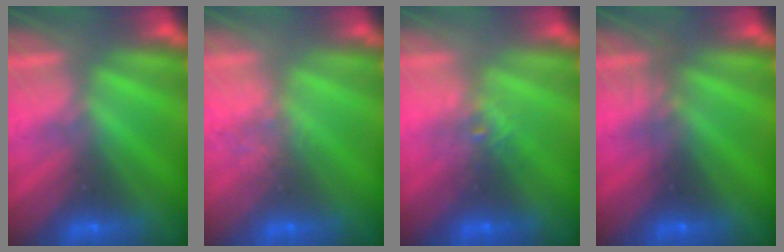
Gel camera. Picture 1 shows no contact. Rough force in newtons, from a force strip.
{"total": 2.2}
{"total": 2.1}
{"total": 2.3}